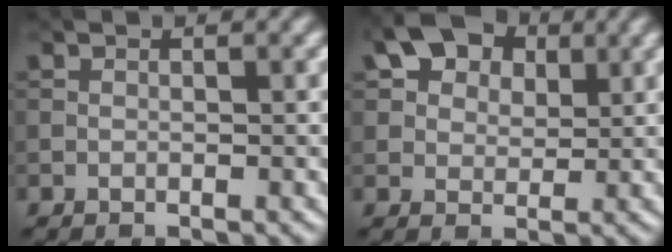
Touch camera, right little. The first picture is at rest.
{"total": 8.3, "force": [4.4, 5.4, 4.5], "torque": [-0.094, 0.019, 0.062]}